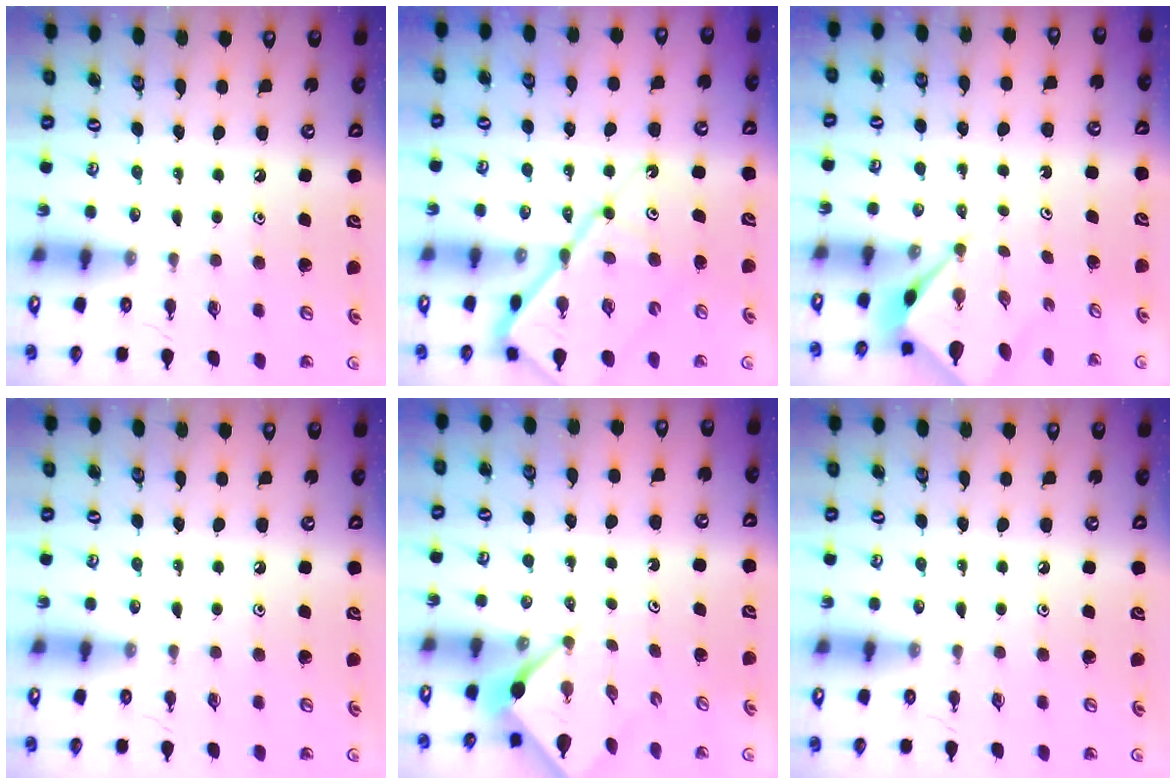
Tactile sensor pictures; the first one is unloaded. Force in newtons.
{"total": 14.9, "press": 14.8, "slide": 1.8}
{"total": 2.6, "press": 2.6, "slide": 0.2}
{"total": 0.0}
{"total": 2.3, "press": 2.3, "slide": 0.2}
{"total": 0.0}